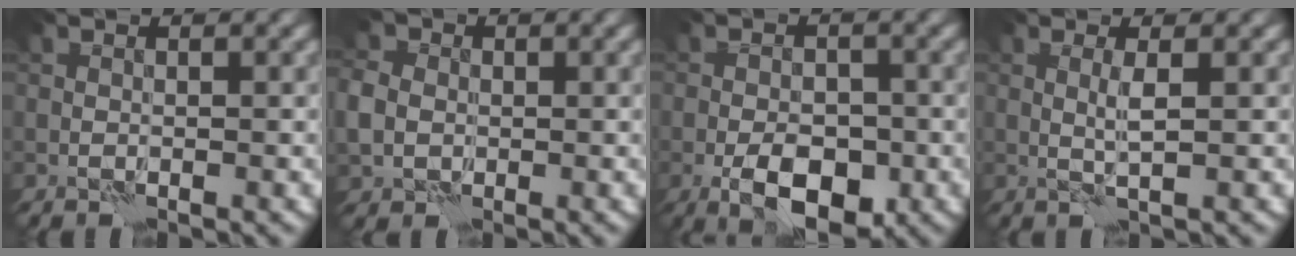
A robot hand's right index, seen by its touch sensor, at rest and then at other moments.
{"total": 4.3, "force": [-0.1, 3.8, 2.1], "torque": [-0.057, 0.004, -0.012]}
{"total": 5.4, "force": [-2.3, 2.7, 4.1], "torque": [-0.064, 0.000, -0.044]}
{"total": 1.4, "force": [0.4, -0.1, 1.4], "torque": [-0.034, 0.001, 0.005]}